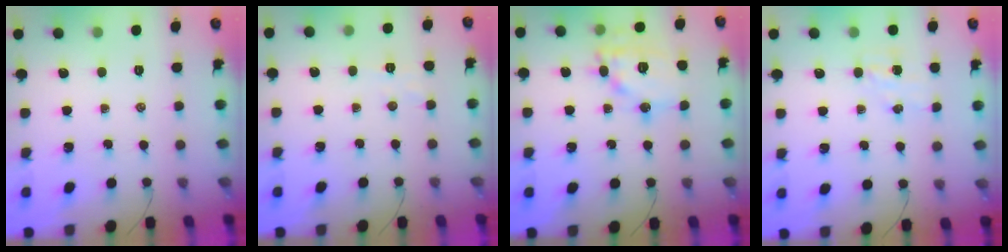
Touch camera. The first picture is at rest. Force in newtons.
{"total": 3.3, "press": 3.2, "slide": 0.6}
{"total": 14.7, "press": 14.7, "slide": 1.5}
{"total": 4.6, "press": 4.4, "slide": 1.2}